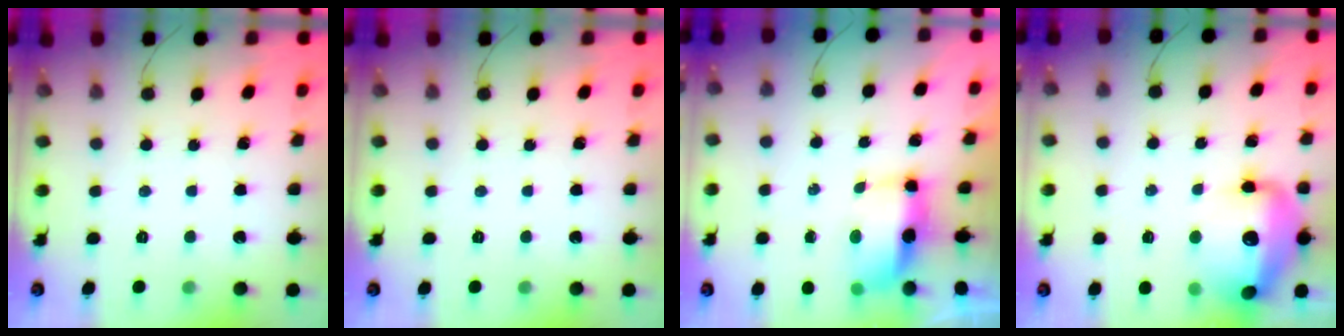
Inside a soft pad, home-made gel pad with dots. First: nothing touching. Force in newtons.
{"total": 0.0}
{"total": 7.4, "press": 7.4, "slide": 0.8}
{"total": 17.0, "press": 16.5, "slide": 3.9}